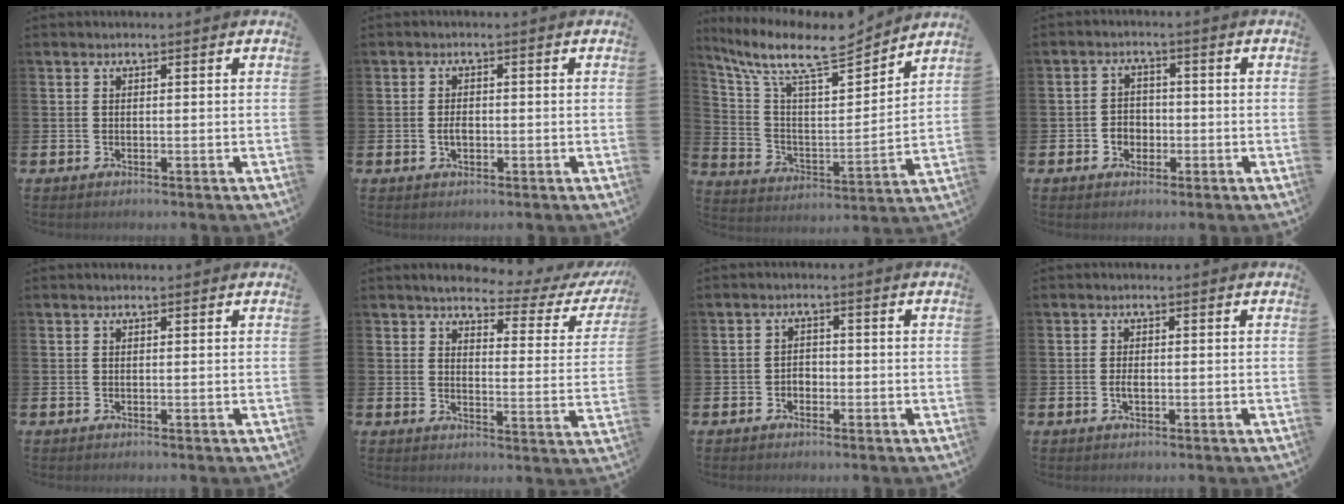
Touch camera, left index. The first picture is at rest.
{"total": 1.8, "force": [-0.3, 1.1, 1.4], "torque": [-0.026, 0.004, -0.008]}
{"total": 11.0, "force": [9.0, 2.7, 5.7], "torque": [-0.137, -0.060, 0.149]}
{"total": 2.7, "force": [-1.0, 2.3, 0.9], "torque": [-0.014, 0.004, -0.027]}
{"total": 0.0}
{"total": 3.9, "force": [3.4, 1.1, 1.5], "torque": [-0.041, -0.027, 0.050]}
{"total": 1.7, "force": [-1.0, 1.3, 0.5], "torque": [-0.012, 0.004, -0.022]}
{"total": 1.4, "force": [-0.3, 0.7, 1.2], "torque": [-0.022, 0.002, -0.007]}